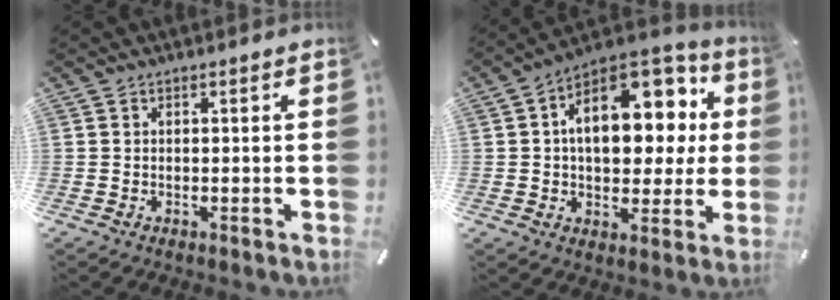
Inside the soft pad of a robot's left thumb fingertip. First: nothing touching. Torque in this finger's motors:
{"motor_torque": [2.51, 2.50, 0.60, -0.17, 0.44]}